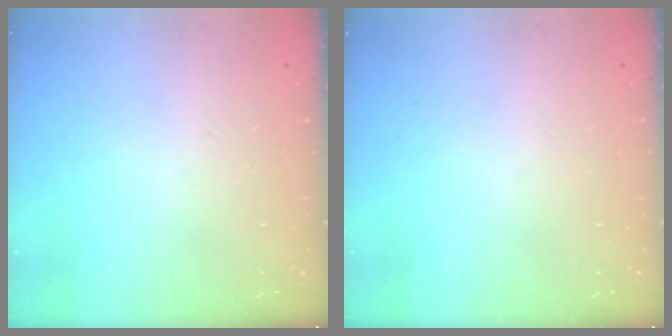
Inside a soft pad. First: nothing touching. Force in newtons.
{"total": 0.0}